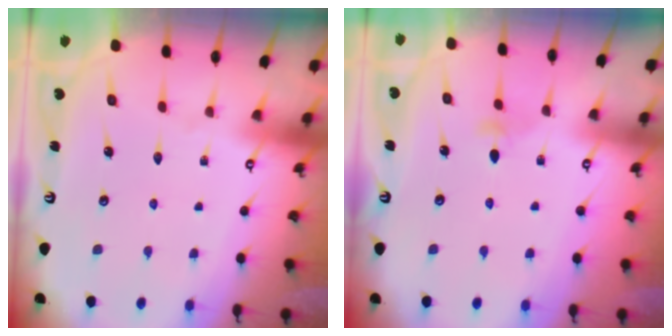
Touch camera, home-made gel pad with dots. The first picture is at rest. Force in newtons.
{"total": 3.1, "press": 3.0, "slide": 0.7}